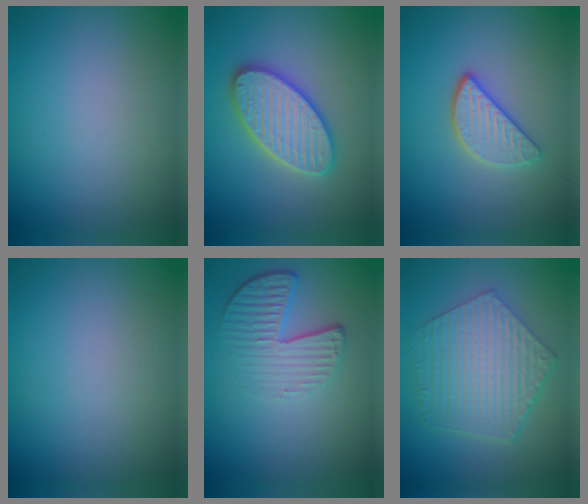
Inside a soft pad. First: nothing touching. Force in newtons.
{"total": 5.8, "press": 5.8, "slide": 0.5}
{"total": 3.2, "press": 2.8, "slide": 1.5}
{"total": 0.0}
{"total": 4.4, "press": 3.1, "slide": 3.1}
{"total": 6.3, "press": 4.8, "slide": 4.2}